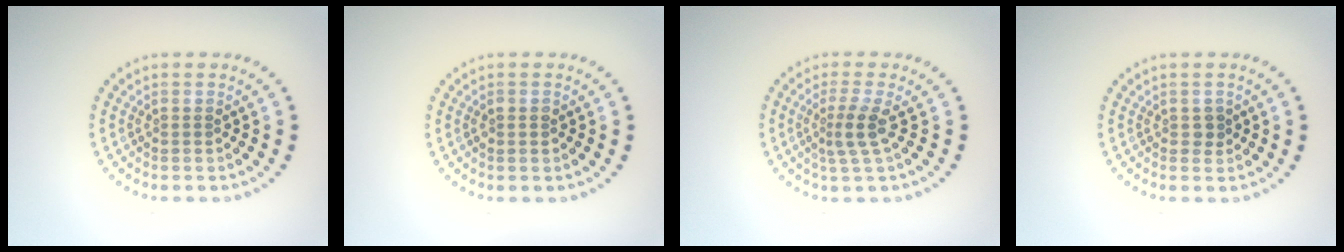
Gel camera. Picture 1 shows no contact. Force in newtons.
{"total": 1.0, "press": 1.0, "slide": 0.2}
{"total": 2.5, "press": 1.7, "slide": 1.8}
{"total": 1.0, "press": 0.9, "slide": 0.3}